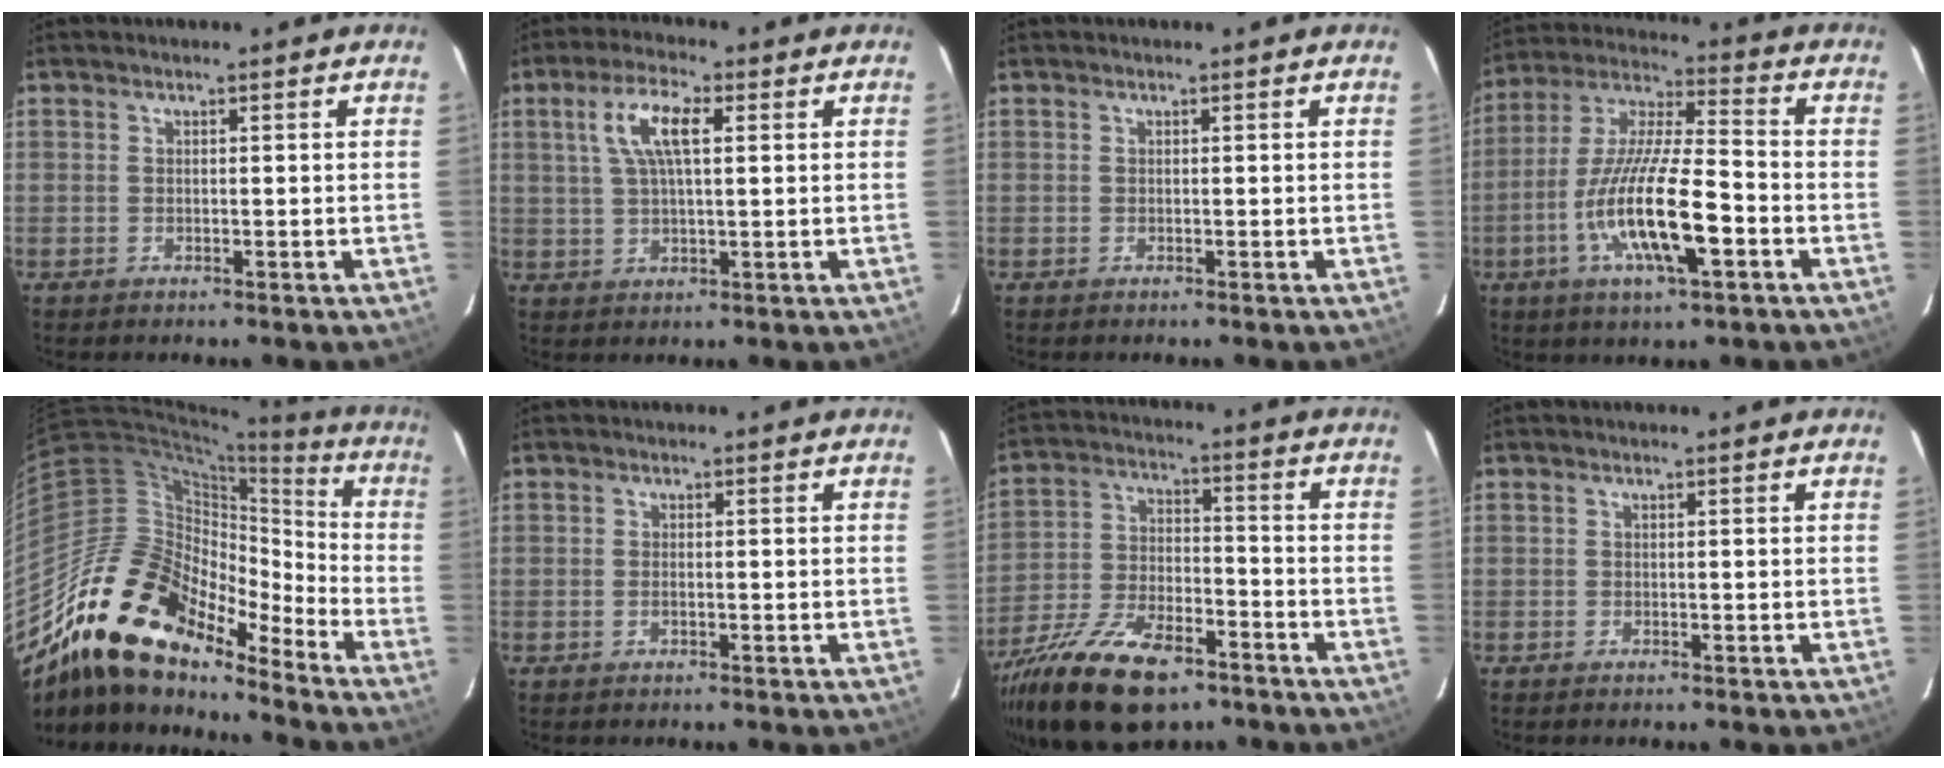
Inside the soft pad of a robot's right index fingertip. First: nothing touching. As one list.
[{"total": 7.7, "force": [2.4, 2.5, 6.9], "torque": [-0.135, 0.013, 0.046]}, {"total": 0.0}, {"total": 16.8, "force": [-5.8, 3.7, 15.4], "torque": [-0.306, -0.015, -0.110]}, {"total": 21.6, "force": [-16.6, 8.8, 10.6], "torque": [-0.187, -0.001, -0.309]}, {"total": 0.9, "force": [-0.3, 0.5, 0.8], "torque": [-0.017, 0.000, -0.006]}, {"total": 18.9, "force": [-12.4, 8.3, 11.5], "torque": [-0.243, -0.034, -0.215]}, {"total": 0.0}]